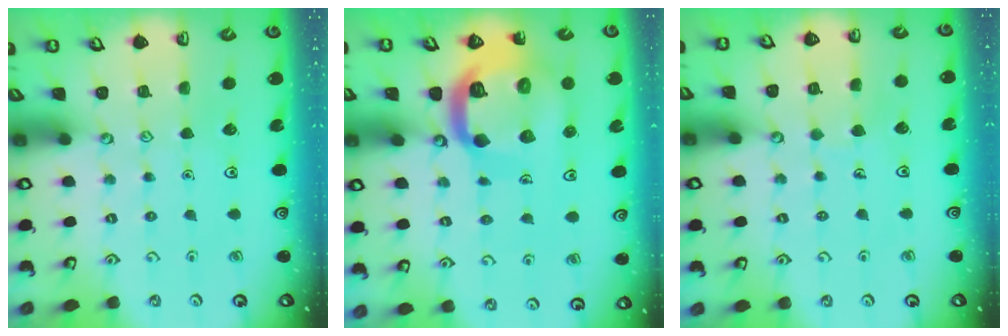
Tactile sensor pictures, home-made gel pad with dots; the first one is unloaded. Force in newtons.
{"total": 16.5, "press": 16.3, "slide": 2.1}
{"total": 2.3, "press": 2.3, "slide": 0.1}